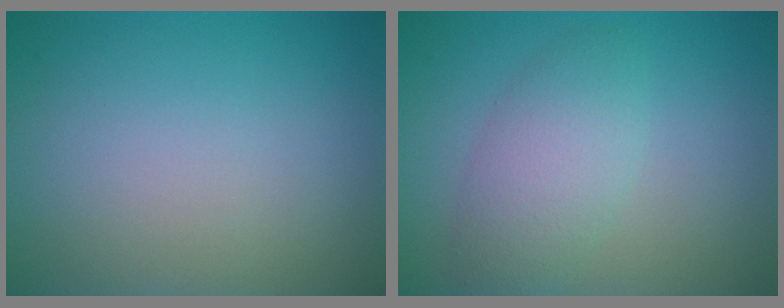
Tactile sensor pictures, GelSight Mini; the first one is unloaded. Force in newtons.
{"total": 3.9, "press": 3.9, "slide": 0.2}